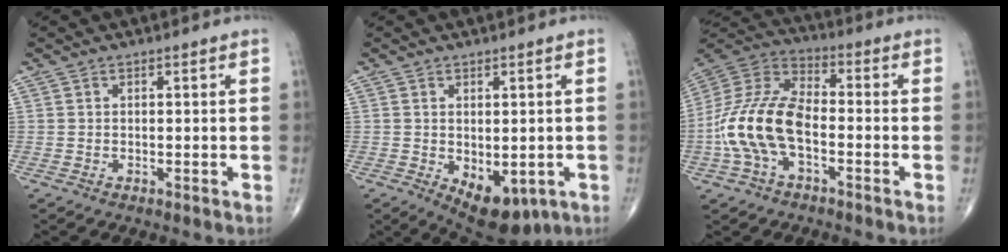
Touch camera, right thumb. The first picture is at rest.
{"total": 9.5, "force": [-3.1, 5.2, 7.4], "torque": [-0.083, -0.006, -0.026]}
{"total": 16.0, "force": [-3.7, 8.6, 13.0], "torque": [-0.273, 0.037, -0.075]}